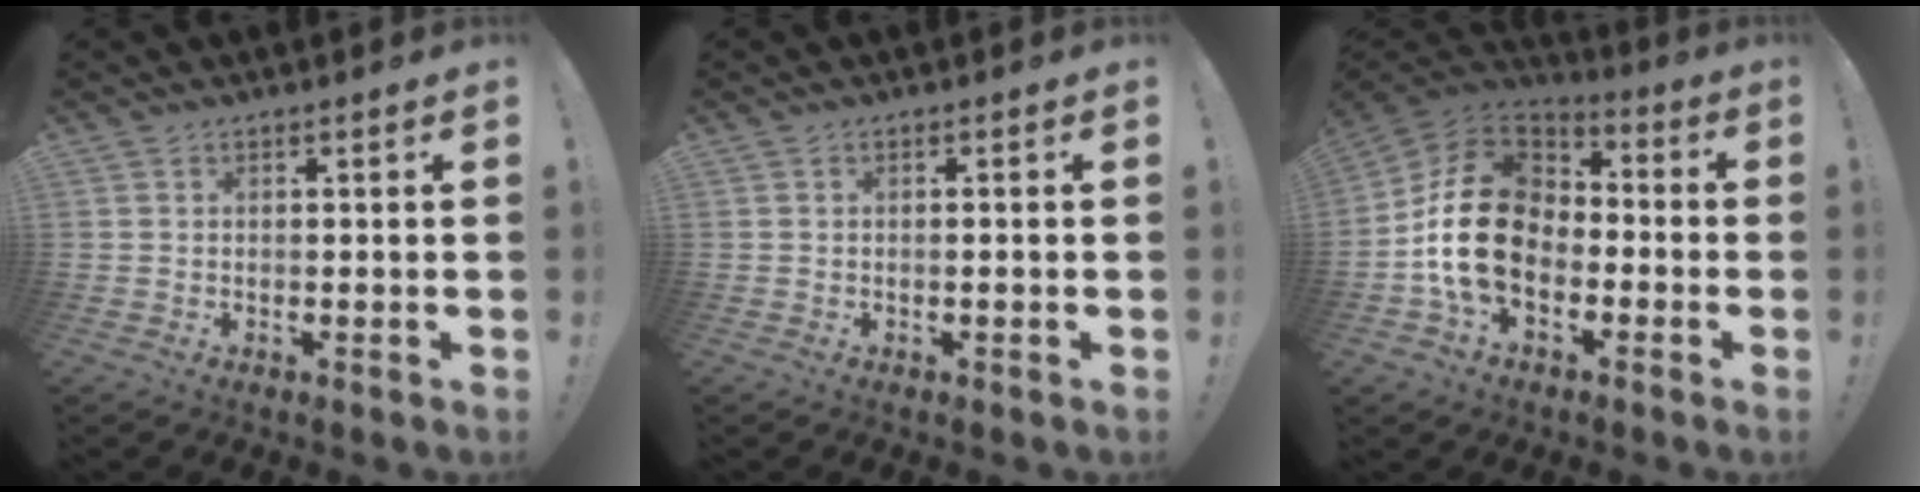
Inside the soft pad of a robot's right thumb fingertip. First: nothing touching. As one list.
[{"total": 0.8, "force": [-0.5, -0.3, 0.6], "torque": [-0.011, 0.000, -0.009]}, {"total": 20.2, "force": [-2.5, 14.6, 13.6], "torque": [-0.241, 0.032, -0.031]}]